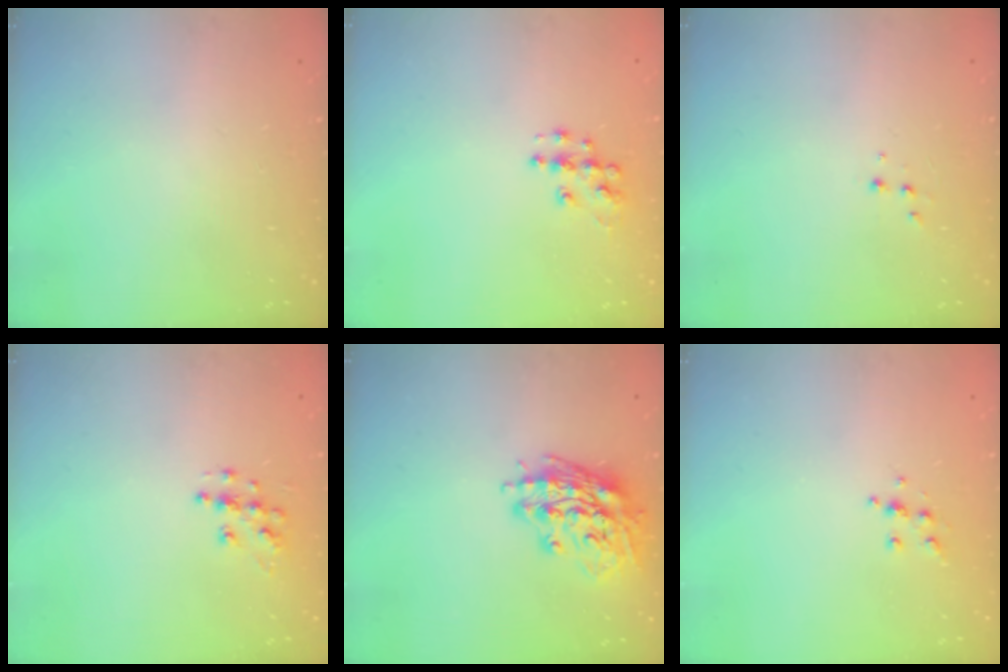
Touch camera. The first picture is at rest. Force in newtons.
{"total": 7.5, "press": 7.5, "slide": 0.4}
{"total": 1.9, "press": 1.9, "slide": 0.2}
{"total": 7.3, "press": 7.3, "slide": 0.2}
{"total": 16.1, "press": 15.9, "slide": 2.1}
{"total": 5.4, "press": 5.3, "slide": 0.4}